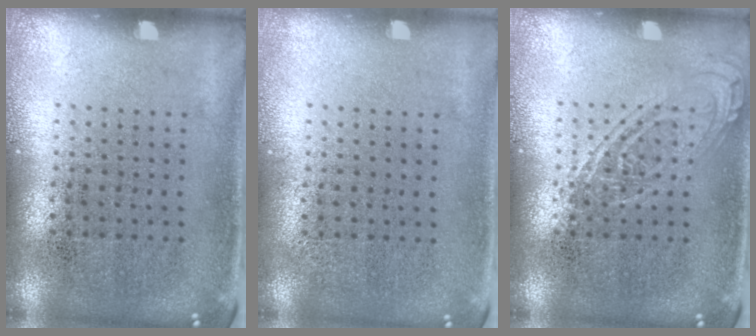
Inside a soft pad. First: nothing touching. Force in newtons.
{"total": 0.0}
{"total": 2.0, "press": 2.0, "slide": 0.2}